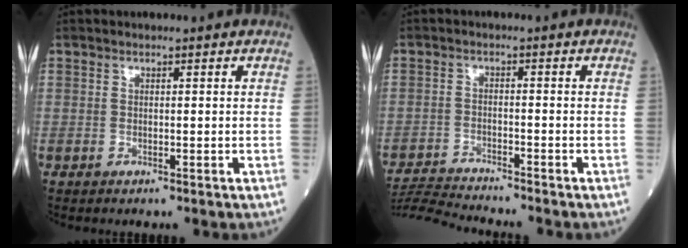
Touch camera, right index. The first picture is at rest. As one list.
[{"total": 7.4, "force": [-7.2, -1.5, 0.8], "torque": [-0.016, -0.010, -0.130]}]